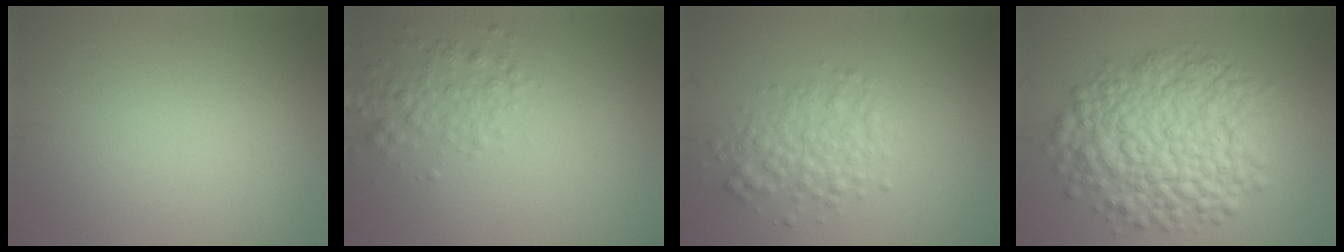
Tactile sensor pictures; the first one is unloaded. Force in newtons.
{"total": 2.5, "press": 2.5, "slide": 0.1}
{"total": 3.3, "press": 3.3, "slide": 0.1}
{"total": 9.5, "press": 9.5, "slide": 0.3}